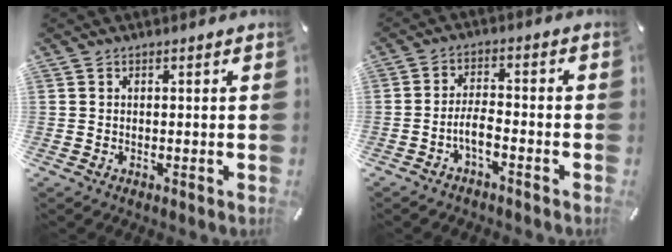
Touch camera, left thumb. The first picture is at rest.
{"total": 4.8, "force": [-2.9, 1.7, 3.5], "torque": [-0.065, 0.014, -0.052]}